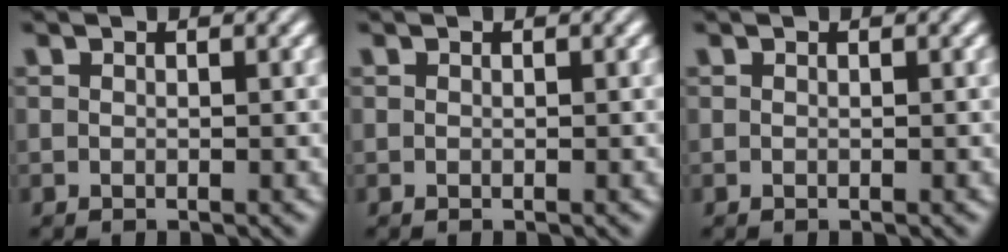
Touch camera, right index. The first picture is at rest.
{"total": 0.0}
{"total": 0.0}